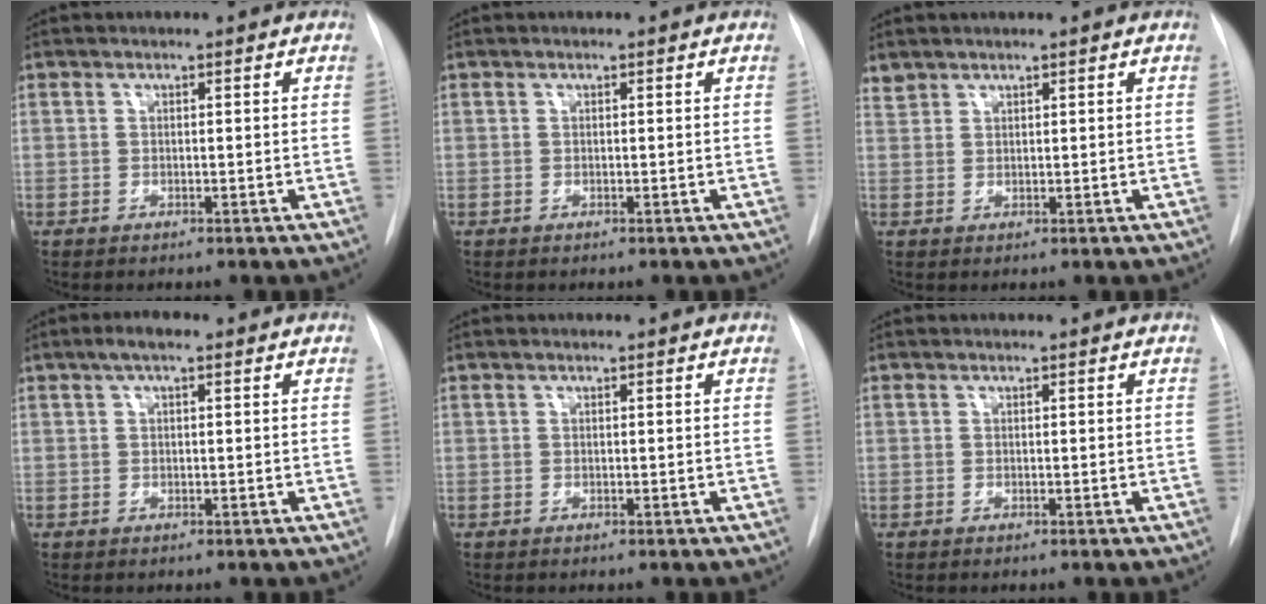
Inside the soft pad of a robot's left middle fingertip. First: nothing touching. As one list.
[{"total": 0.0}, {"total": 1.4, "force": [1.4, 0.4, -0.2], "torque": [0.003, 0.008, 0.030]}, {"total": 2.8, "force": [1.5, 0.8, 2.2], "torque": [-0.042, 0.017, 0.023]}, {"total": 0.0}, {"total": 0.0}]